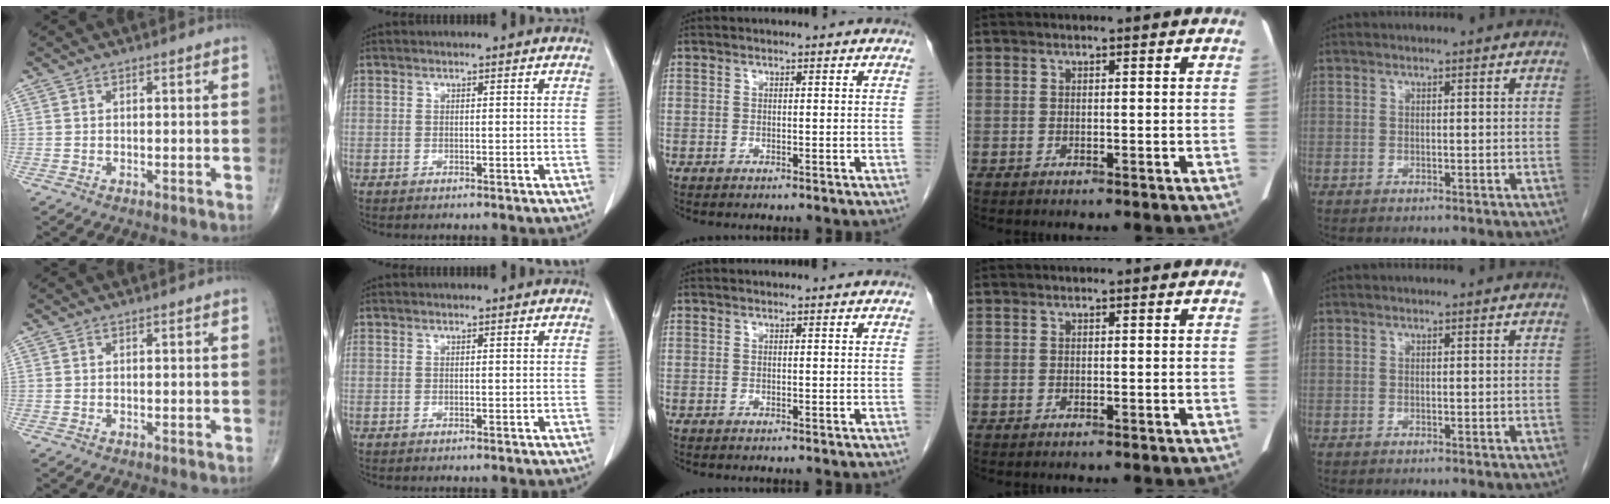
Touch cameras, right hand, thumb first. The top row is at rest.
{}